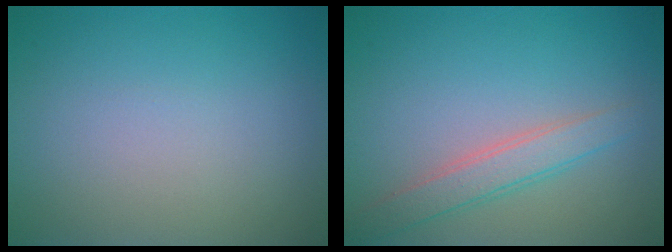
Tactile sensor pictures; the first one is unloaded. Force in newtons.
{"total": 2.8, "press": 2.8, "slide": 0.1}